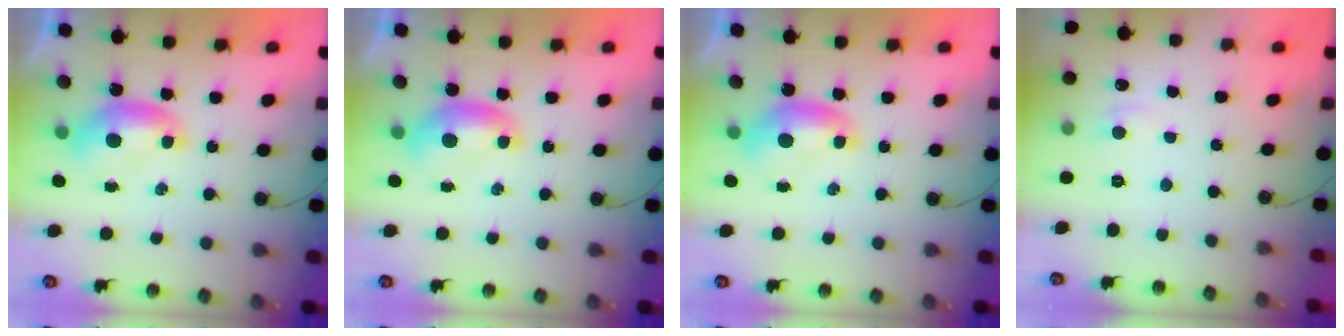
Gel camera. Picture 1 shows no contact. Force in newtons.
{"total": 0.0}
{"total": 0.0}
{"total": 0.7, "press": 0.1, "slide": 0.7}